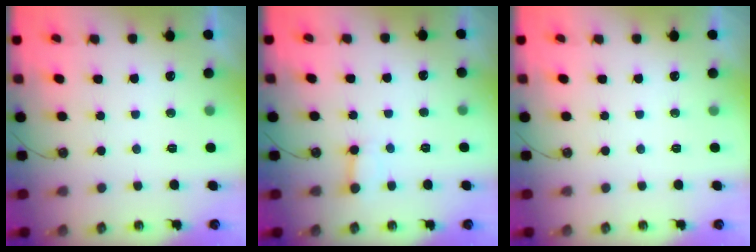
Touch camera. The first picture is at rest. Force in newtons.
{"total": 3.0, "press": 3.0, "slide": 0.4}
{"total": 0.0}